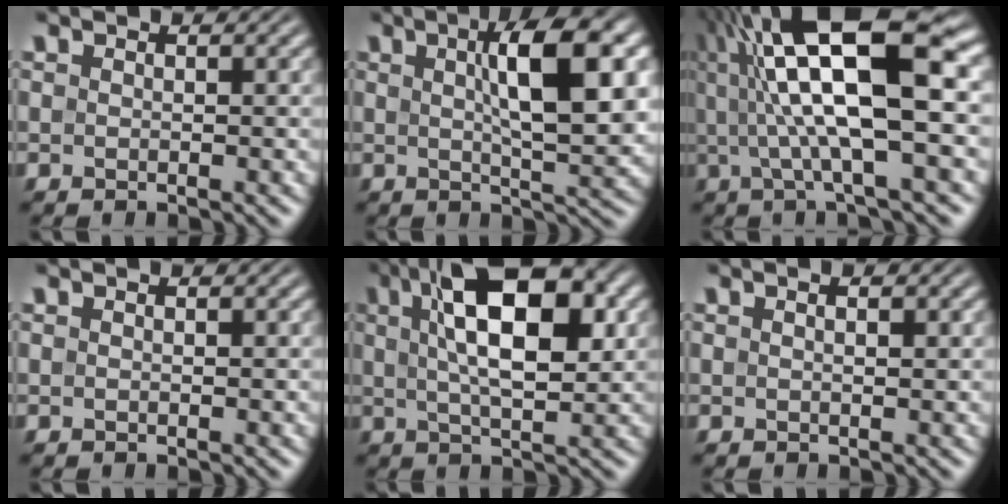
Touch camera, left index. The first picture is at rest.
{"total": 8.4, "force": [2.0, 2.3, 7.9], "torque": [-0.111, 0.008, 0.030]}
{"total": 14.5, "force": [3.2, 3.9, 13.6], "torque": [-0.219, 0.019, 0.050]}
{"total": 0.0}
{"total": 11.1, "force": [3.1, 4.5, 9.7], "torque": [-0.153, 0.015, 0.045]}
{"total": 1.3, "force": [0.6, 0.2, 1.1], "torque": [-0.016, -0.002, 0.008]}